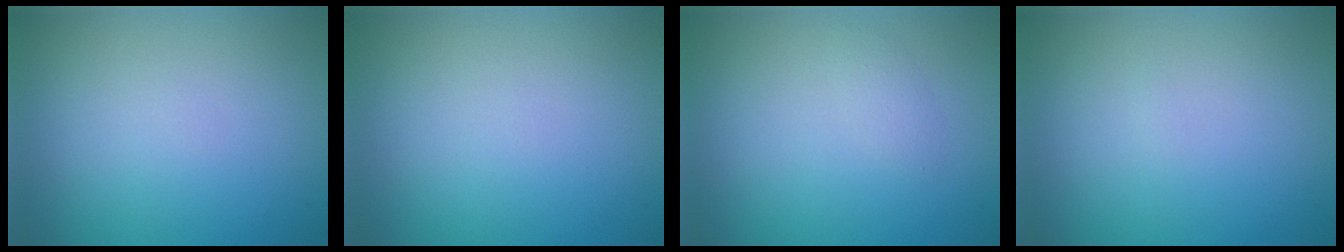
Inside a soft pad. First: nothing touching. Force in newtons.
{"total": 0.0}
{"total": 0.9, "press": 0.9, "slide": 0.0}
{"total": 0.0}